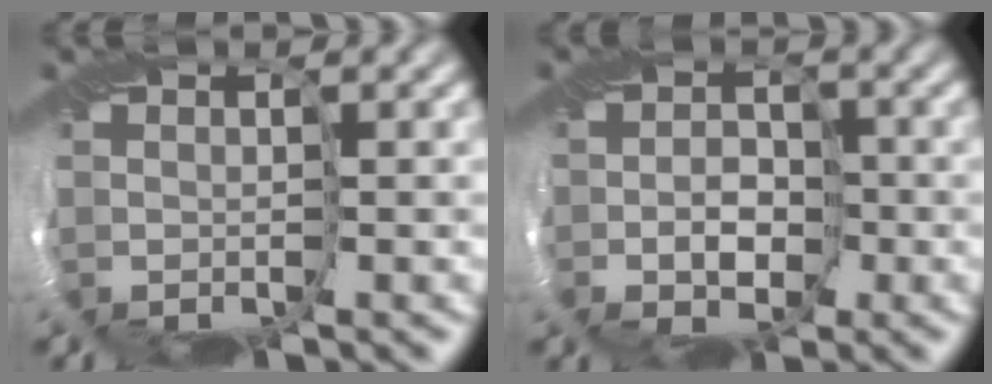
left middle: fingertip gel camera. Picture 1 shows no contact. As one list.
[{"total": 2.2, "force": [-1.1, 1.7, 0.9], "torque": [0.007, 0.003, -0.023]}]